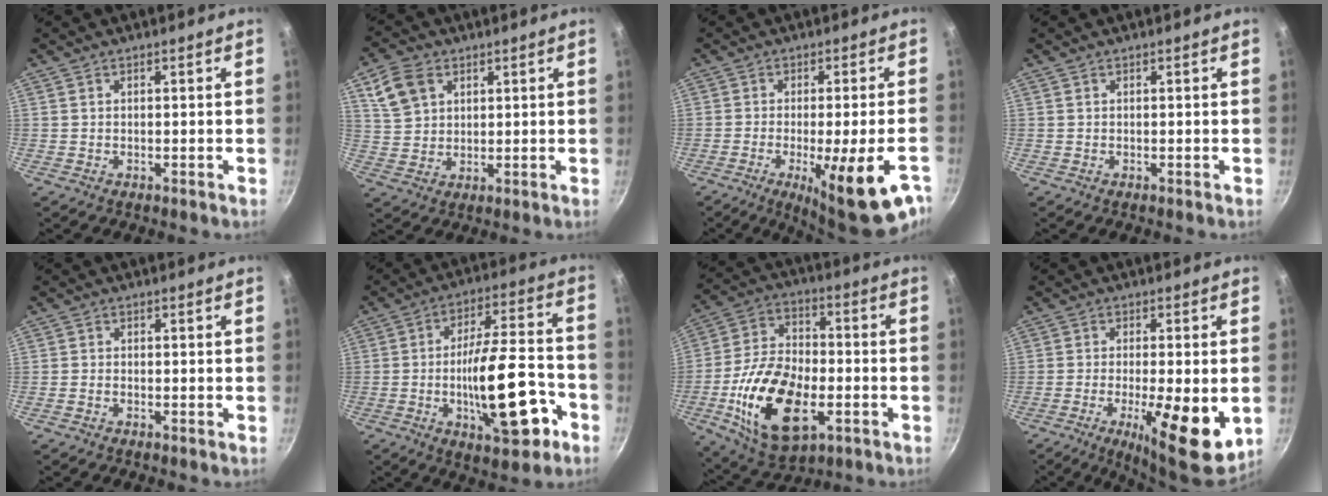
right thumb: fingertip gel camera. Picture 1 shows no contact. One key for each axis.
{"total": 8.3, "fx": 3.6, "fy": 6.0, "fz": 4.5, "tx": -0.074, "ty": 0.001, "tz": 0.074}
{"total": 17.3, "fx": -8.4, "fy": 3.6, "fz": 14.7, "tx": -0.179, "ty": 0.002, "tz": -0.113}
{"total": 0.0}
{"total": 0.9, "fx": -0.6, "fy": 0.5, "fz": 0.3, "tx": -0.011, "ty": 0.006, "tz": -0.016}
{"total": 18.9, "fx": -6.6, "fy": 6.8, "fz": 16.4, "tx": -0.229, "ty": 0.046, "tz": -0.094}
{"total": 21.6, "fx": -5.9, "fy": 12.1, "fz": 16.9, "tx": -0.306, "ty": 0.021, "tz": -0.100}
{"total": 13.8, "fx": -3.8, "fy": 4.0, "fz": 12.7, "tx": -0.189, "ty": -0.001, "tz": -0.051}